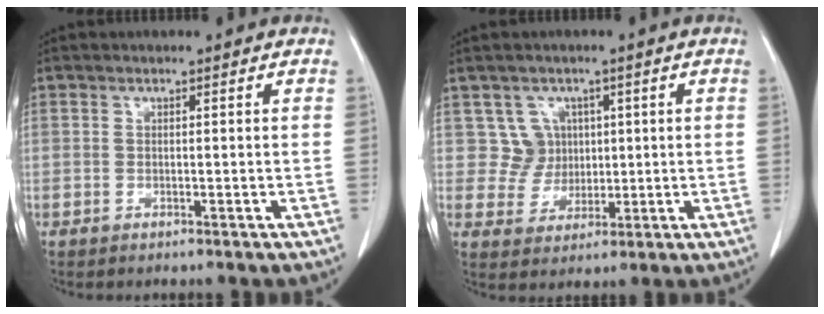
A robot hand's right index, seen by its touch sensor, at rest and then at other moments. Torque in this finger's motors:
{"motor_torque": [-0.05, 0.01, 0.00, -0.01]}